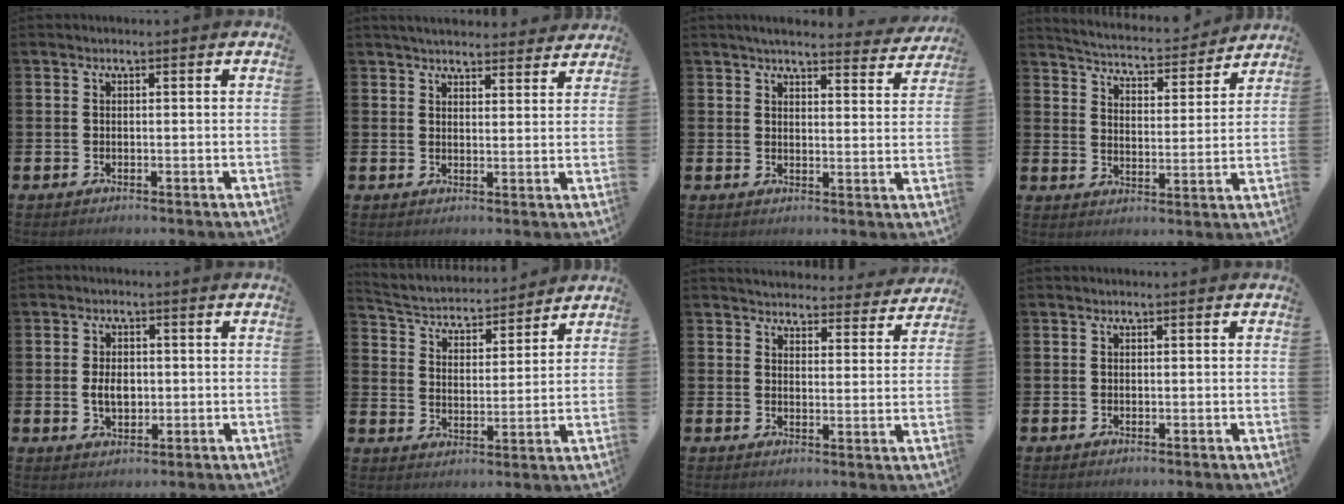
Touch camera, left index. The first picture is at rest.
{"total": 3.9, "force": [3.8, 0.7, 0.6], "torque": [-0.013, -0.021, 0.069]}
{"total": 4.2, "force": [3.9, 0.7, 1.3], "torque": [-0.029, -0.025, 0.067]}
{"total": 5.0, "force": [4.9, 0.6, 0.6], "torque": [-0.039, -0.040, 0.081]}
{"total": 3.6, "force": [0.0, 2.4, 2.7], "torque": [-0.035, 0.001, -0.006]}
{"total": 4.2, "force": [3.9, 1.4, 0.5], "torque": [-0.039, -0.034, 0.062]}
{"total": 3.9, "force": [3.8, 0.8, 0.1], "torque": [-0.009, -0.032, 0.065]}
{"total": 0.0}